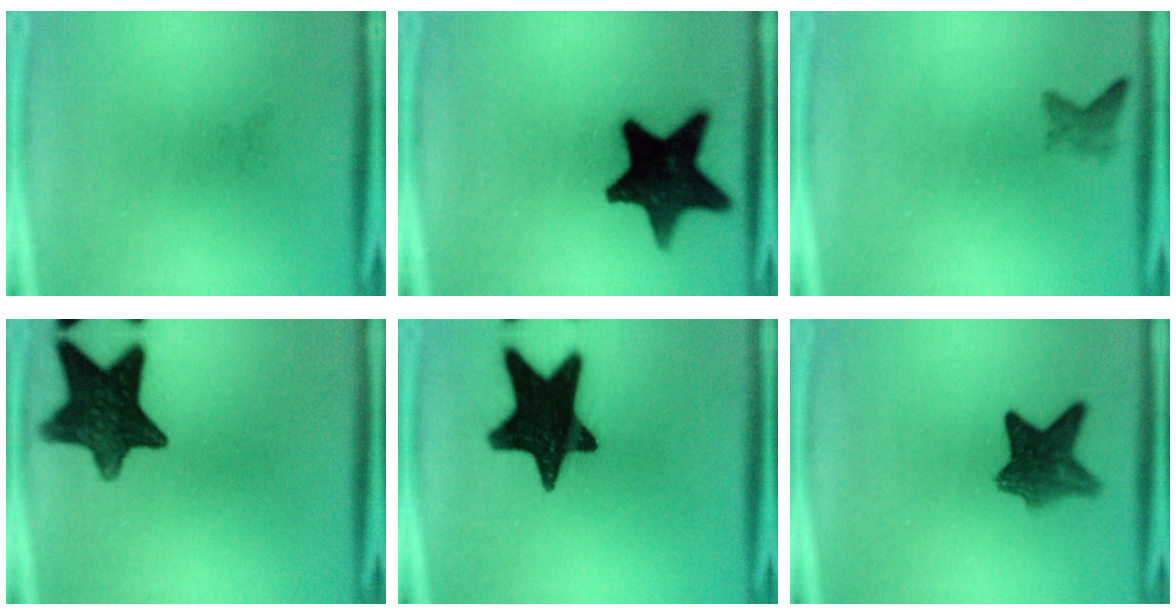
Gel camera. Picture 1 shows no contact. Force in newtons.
{"total": 17.9}
{"total": 1.7}
{"total": 14.3}
{"total": 18.9}
{"total": 7.5}